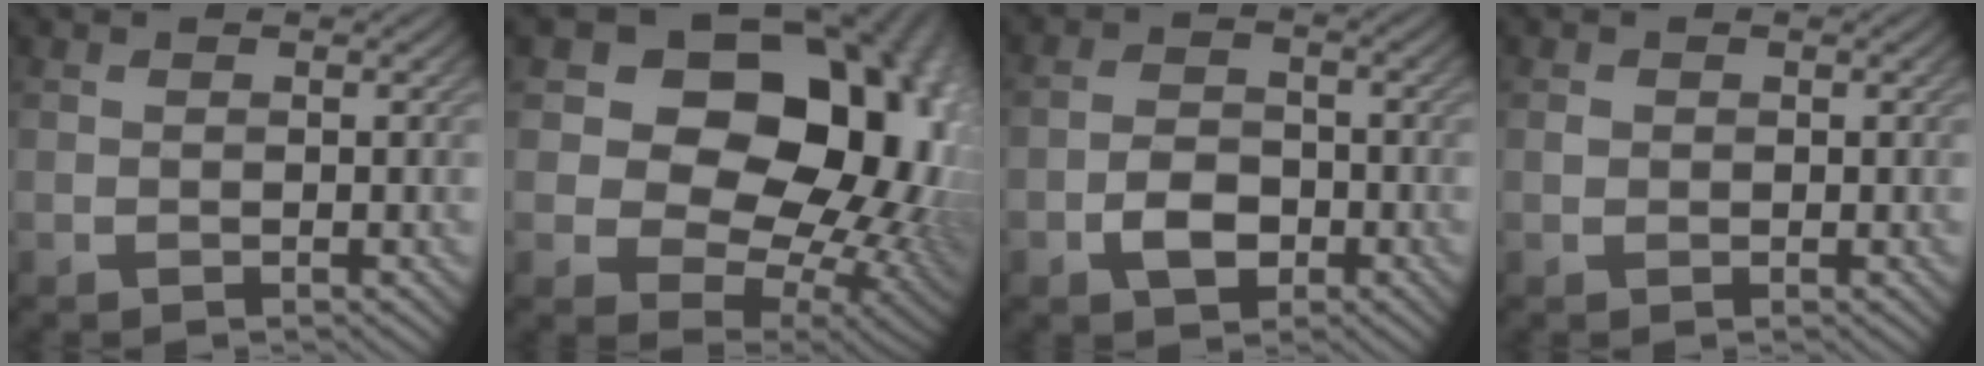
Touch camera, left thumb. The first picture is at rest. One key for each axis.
{"total": 20.6, "fx": 5.1, "fy": 15.4, "fz": 12.8, "tx": -0.218, "ty": 0.011, "tz": 0.112}
{"total": 4.0, "fx": -1.9, "fy": 2.7, "fz": 2.4, "tx": -0.047, "ty": 0.003, "tz": -0.041}
{"total": 0.7, "fx": 0.1, "fy": 0.6, "fz": 0.2, "tx": -0.004, "ty": -0.001, "tz": 0.000}